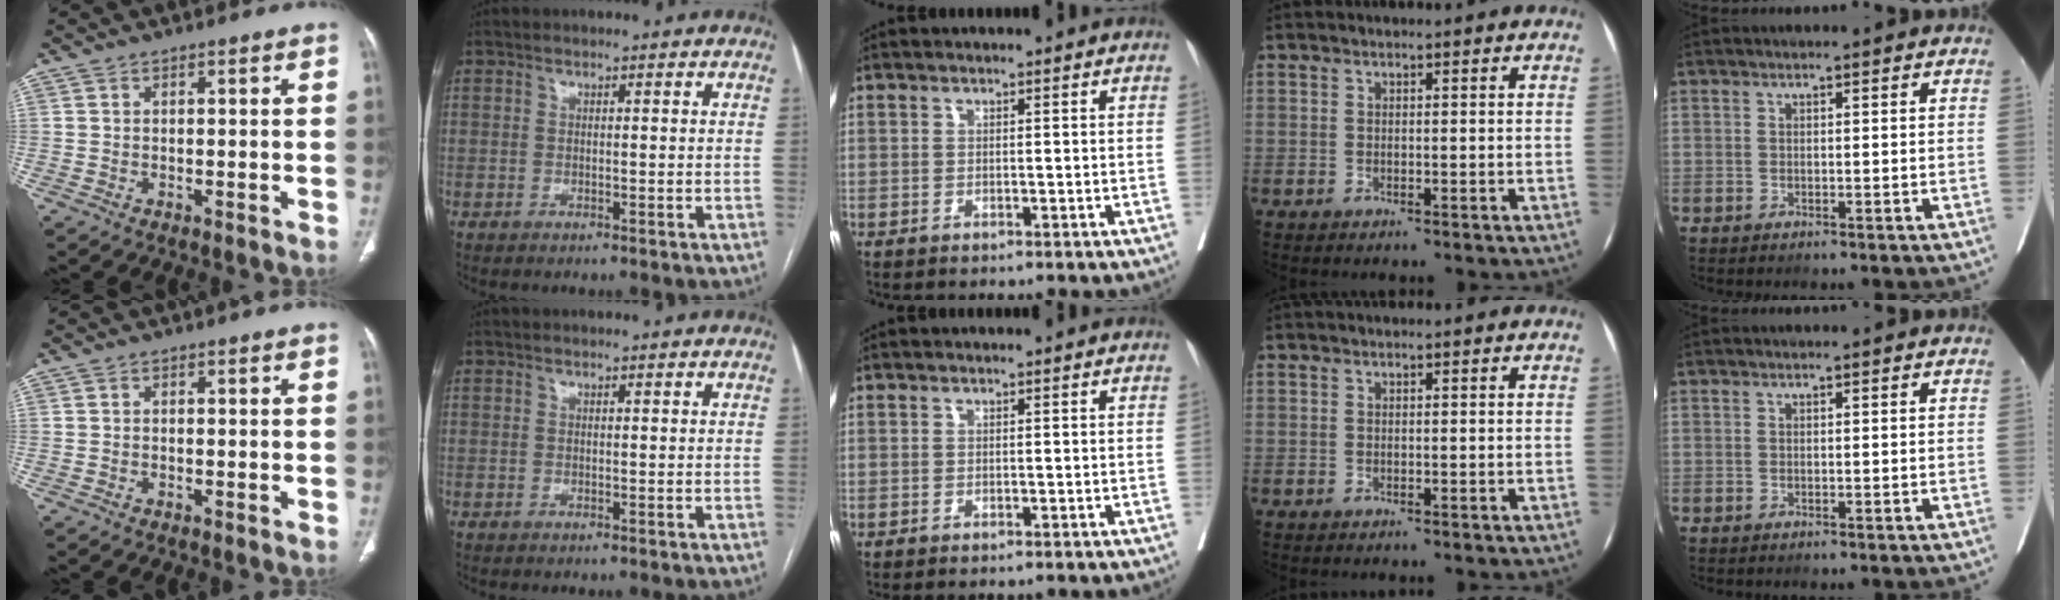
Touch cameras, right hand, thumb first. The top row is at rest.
{}